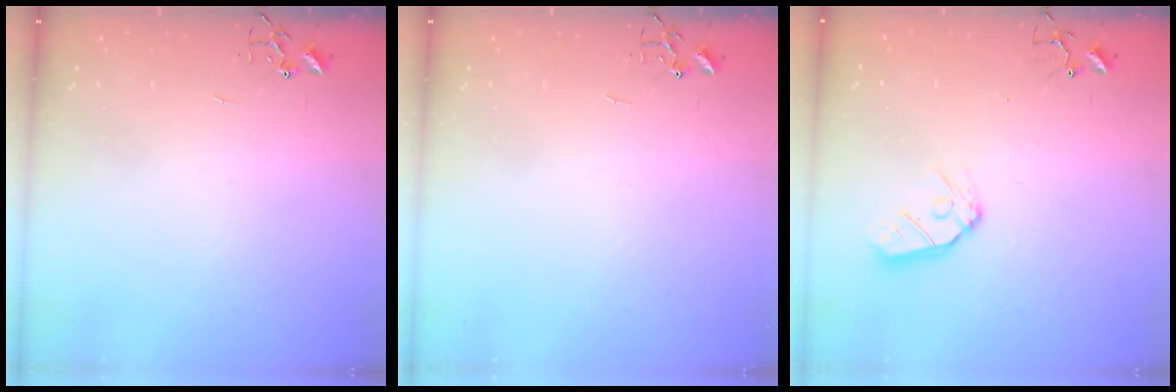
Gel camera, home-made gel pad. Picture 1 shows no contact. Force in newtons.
{"total": 0.0}
{"total": 9.2, "press": 9.2, "slide": 0.8}